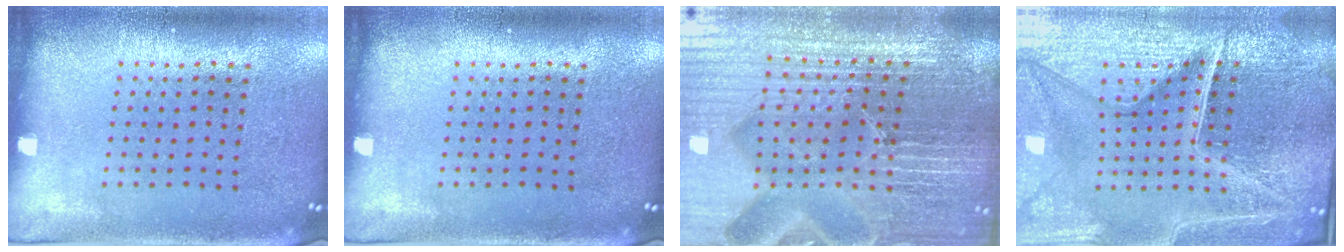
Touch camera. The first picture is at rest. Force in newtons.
{"total": 0.0}
{"total": 7.2, "press": 6.2, "slide": 3.5}
{"total": 6.3, "press": 5.7, "slide": 2.6}